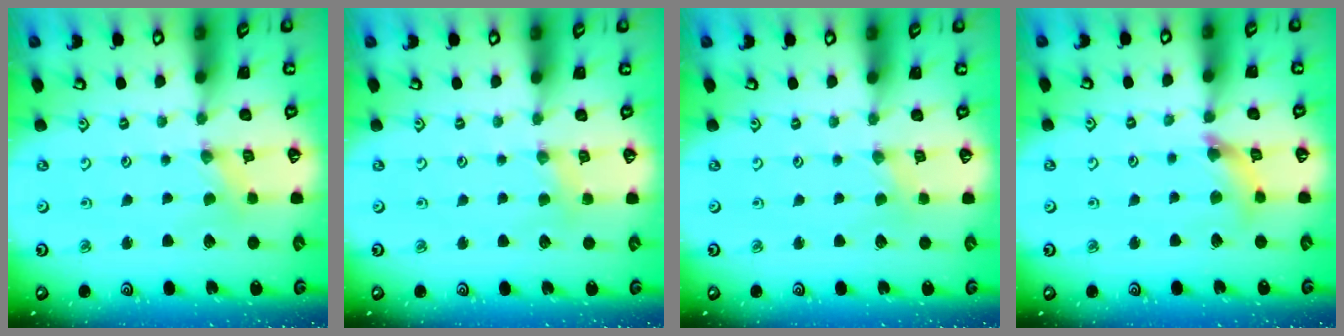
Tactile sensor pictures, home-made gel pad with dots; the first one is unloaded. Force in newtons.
{"total": 3.7, "press": 3.6, "slide": 0.6}
{"total": 0.0}
{"total": 7.8, "press": 7.7, "slide": 0.7}